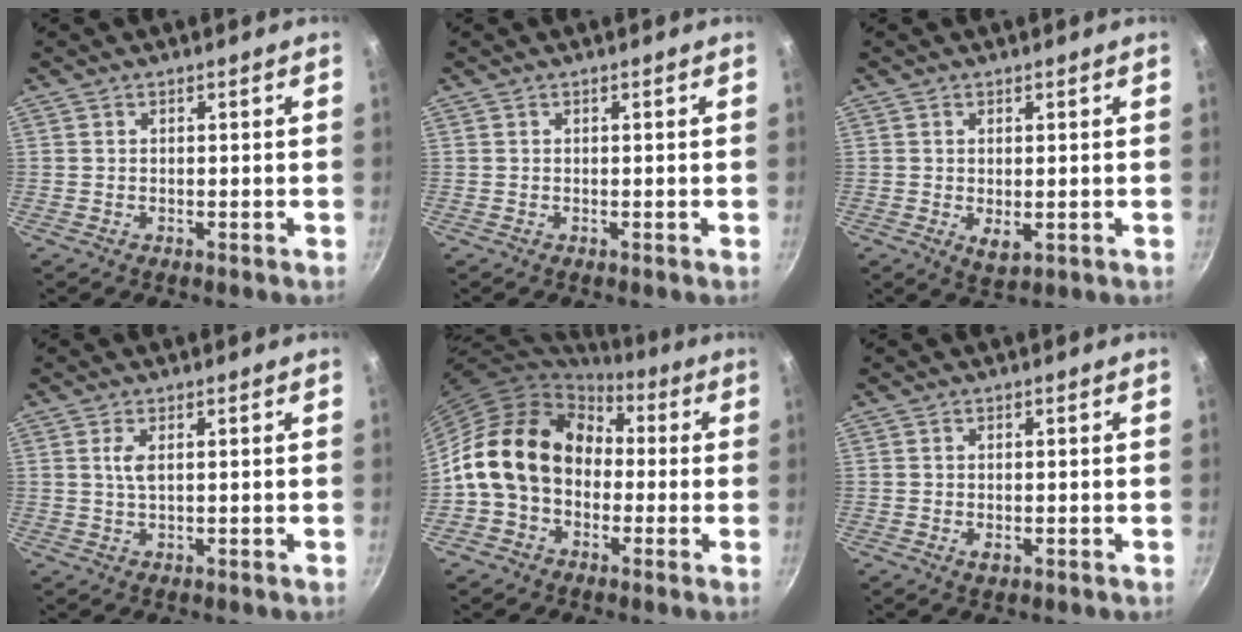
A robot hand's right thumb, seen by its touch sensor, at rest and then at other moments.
{"total": 0.0}
{"total": 3.3, "force": [-0.3, 1.7, 2.9], "torque": [-0.047, -0.013, 0.001]}
{"total": 2.3, "force": [0.6, 0.8, 2.1], "torque": [-0.045, -0.002, 0.014]}
{"total": 16.3, "force": [0.0, 12.8, 10.2], "torque": [-0.140, 0.046, -0.009]}
{"total": 1.6, "force": [-0.4, 0.9, 1.3], "torque": [-0.022, -0.003, -0.004]}